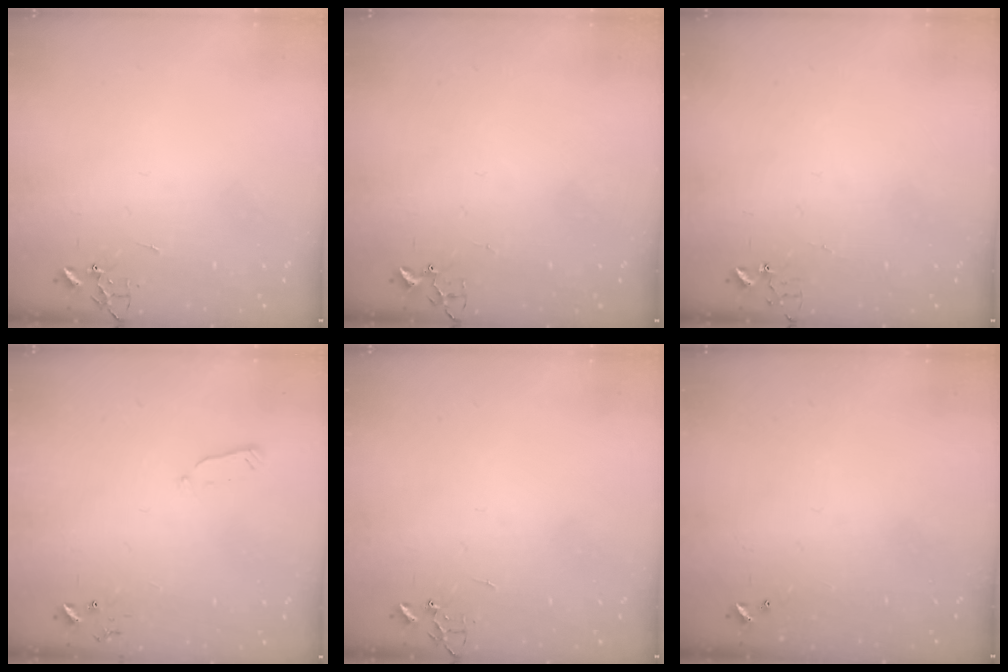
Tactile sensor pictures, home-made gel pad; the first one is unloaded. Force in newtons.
{"total": 3.0, "press": 2.9, "slide": 0.4}
{"total": 3.9, "press": 3.9, "slide": 0.3}
{"total": 2.7, "press": 2.6, "slide": 0.4}
{"total": 0.0}
{"total": 0.0}